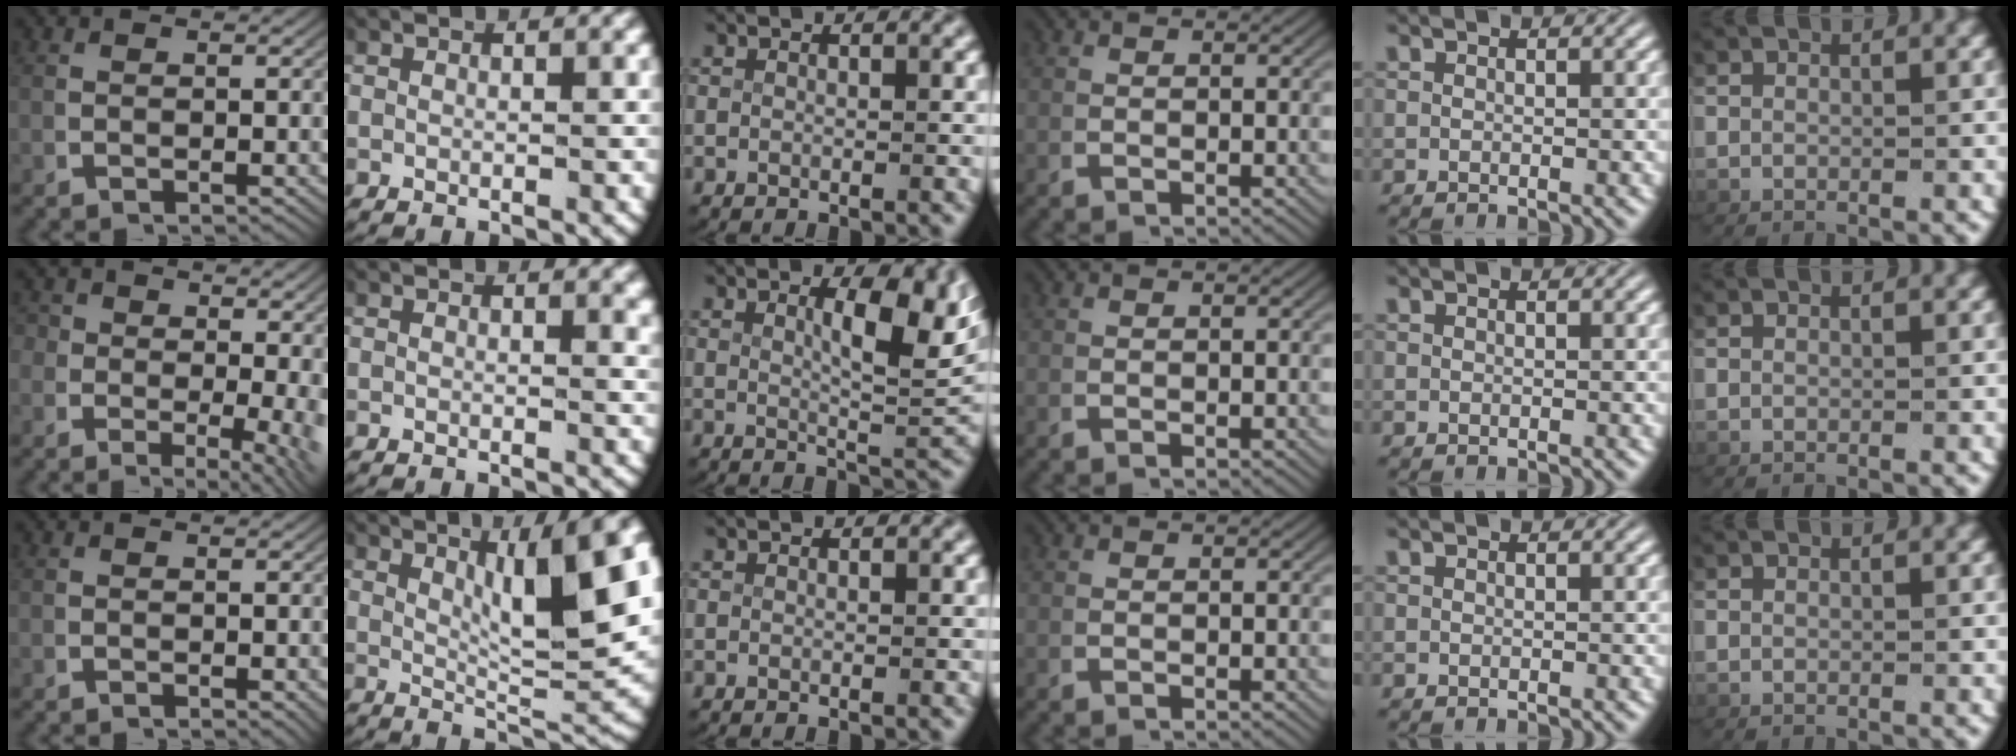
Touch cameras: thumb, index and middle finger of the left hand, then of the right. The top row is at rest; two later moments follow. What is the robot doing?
{"motion": "lift_and_place", "object": "plastic wrap"}